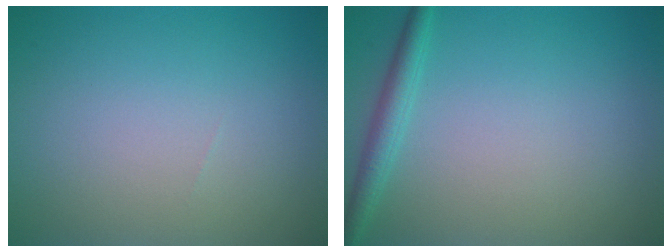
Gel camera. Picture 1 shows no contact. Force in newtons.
{"total": 2.1, "press": 2.1, "slide": 0.1}